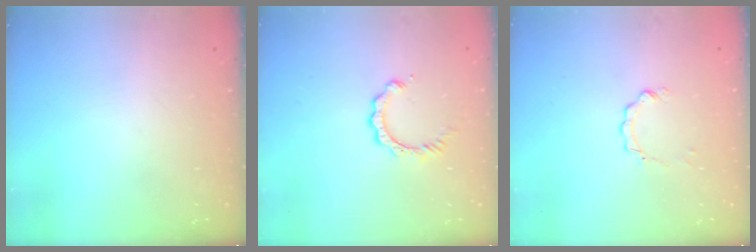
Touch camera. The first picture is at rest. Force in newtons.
{"total": 4.7, "press": 4.7, "slide": 0.3}
{"total": 2.3, "press": 2.3, "slide": 0.3}